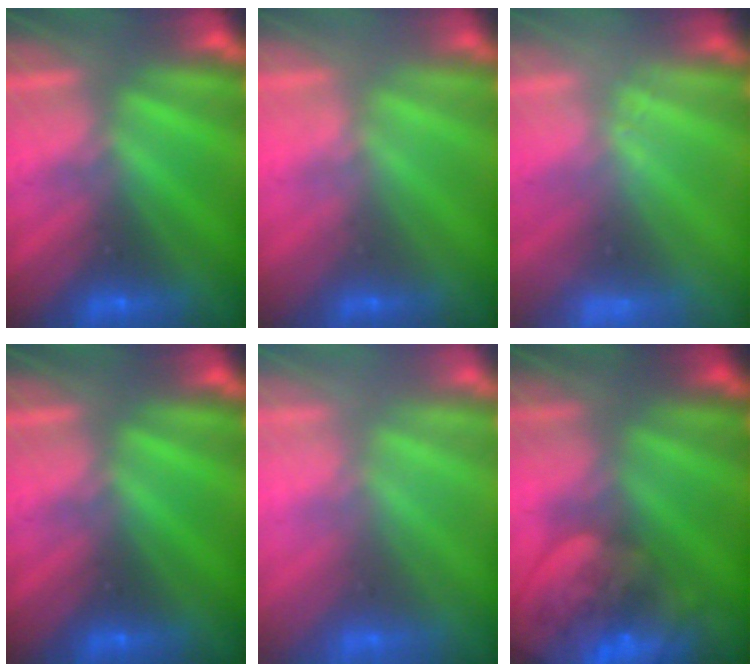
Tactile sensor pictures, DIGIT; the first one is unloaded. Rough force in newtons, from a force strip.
{"total": 2.2}
{"total": 2.5}
{"total": 0.0}
{"total": 3.5}
{"total": 5.7}